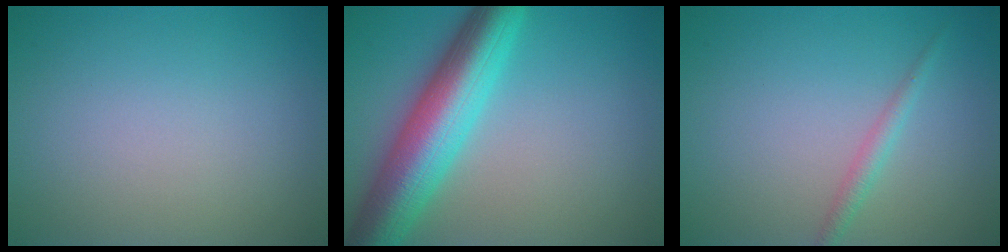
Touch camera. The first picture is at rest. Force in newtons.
{"total": 9.1, "press": 9.1, "slide": 0.3}
{"total": 1.4, "press": 1.4, "slide": 0.0}